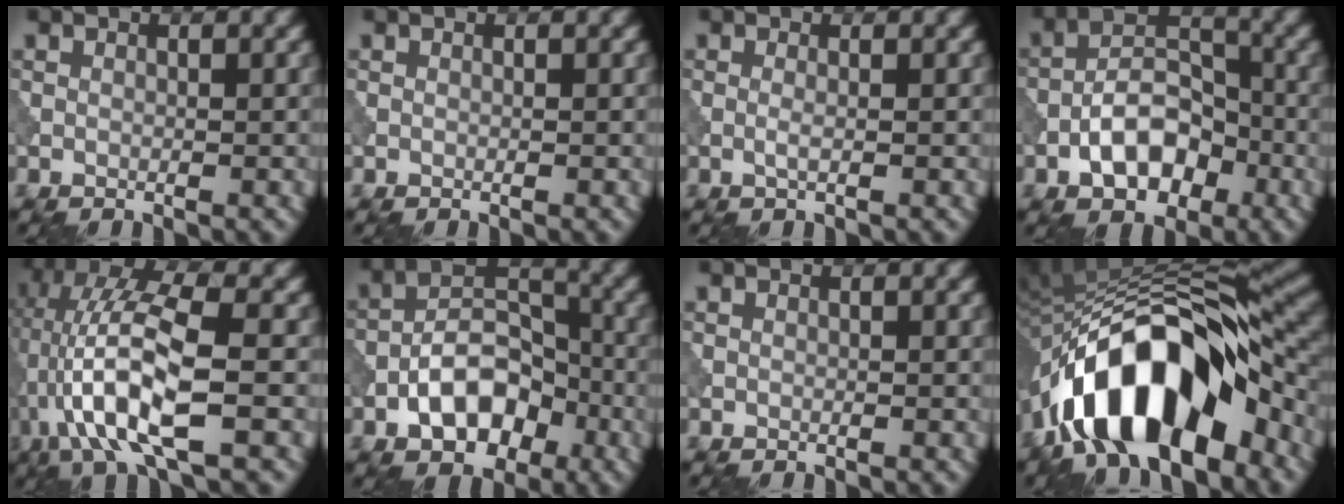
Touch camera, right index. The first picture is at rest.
{"total": 0.0}
{"total": 0.8, "force": [-0.1, 0.1, 0.8], "torque": [-0.018, -0.002, -0.004]}
{"total": 6.5, "force": [-2.8, 3.9, 4.4], "torque": [-0.064, 0.009, -0.055]}
{"total": 10.5, "force": [-2.2, 3.0, 9.8], "torque": [-0.191, 0.018, -0.045]}
{"total": 7.5, "force": [-3.3, 4.6, 4.9], "torque": [-0.074, 0.008, -0.062]}
{"total": 0.0}
{"total": 14.7, "force": [-7.4, 6.3, 11.1], "torque": [-0.179, 0.006, -0.126]}